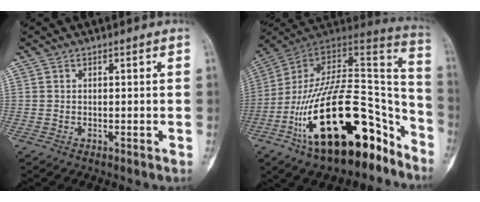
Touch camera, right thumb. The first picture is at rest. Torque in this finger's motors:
{"motor_torque": [3.26, 1.75, 2.45, -0.31, 0.94]}